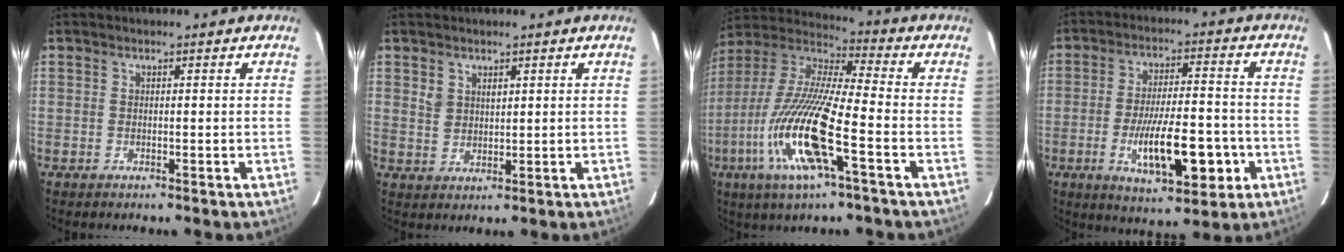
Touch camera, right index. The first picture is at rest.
{"total": 2.8, "force": [1.5, 1.9, 1.4], "torque": [-0.028, 0.005, 0.036]}
{"total": 17.6, "force": [-6.2, 2.1, 16.4], "torque": [-0.352, -0.015, -0.119]}
{"total": 13.5, "force": [-4.2, 3.8, 12.2], "torque": [-0.204, -0.002, -0.060]}